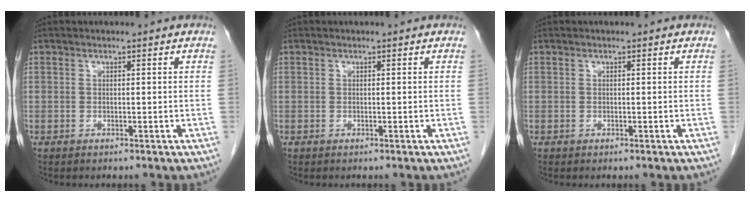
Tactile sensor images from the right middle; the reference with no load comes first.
{"total": 0.0}
{"total": 0.0}